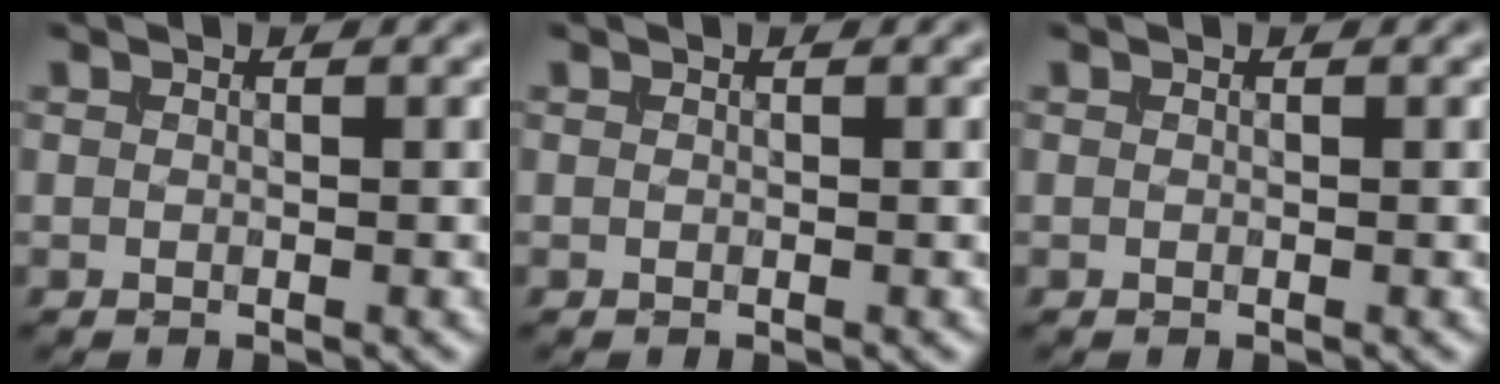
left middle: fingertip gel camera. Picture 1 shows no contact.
{"total": 0.0}
{"total": 0.0}